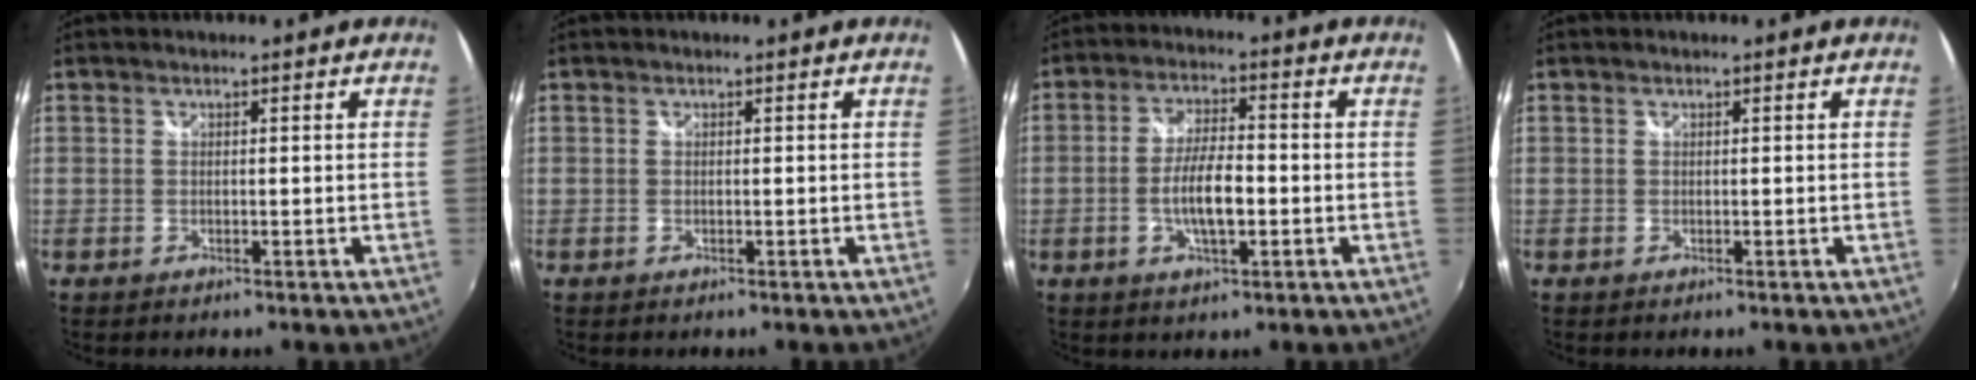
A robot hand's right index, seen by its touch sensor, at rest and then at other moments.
{"total": 0.0}
{"total": 7.3, "force": [-1.8, 2.3, 6.7], "torque": [-0.130, 0.000, -0.031]}
{"total": 0.0}